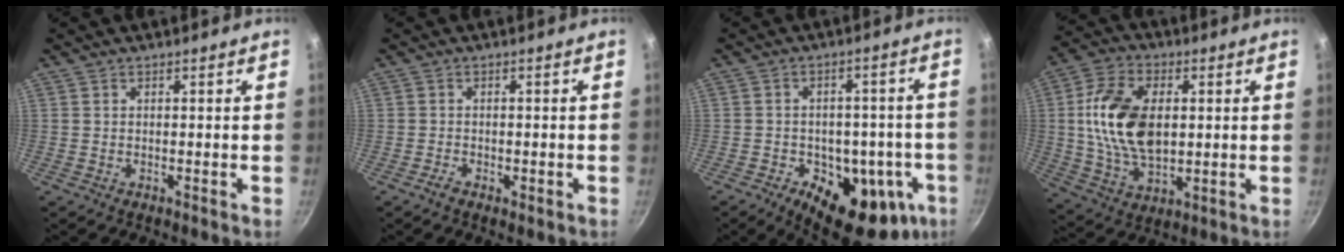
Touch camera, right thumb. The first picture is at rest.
{"total": 2.3, "force": [-1.2, 1.1, 1.6], "torque": [-0.031, 0.003, -0.023]}
{"total": 19.6, "force": [-8.1, 11.4, 13.8], "torque": [-0.147, 0.017, -0.102]}
{"total": 16.5, "force": [1.8, 10.2, 12.9], "torque": [-0.226, -0.002, 0.033]}